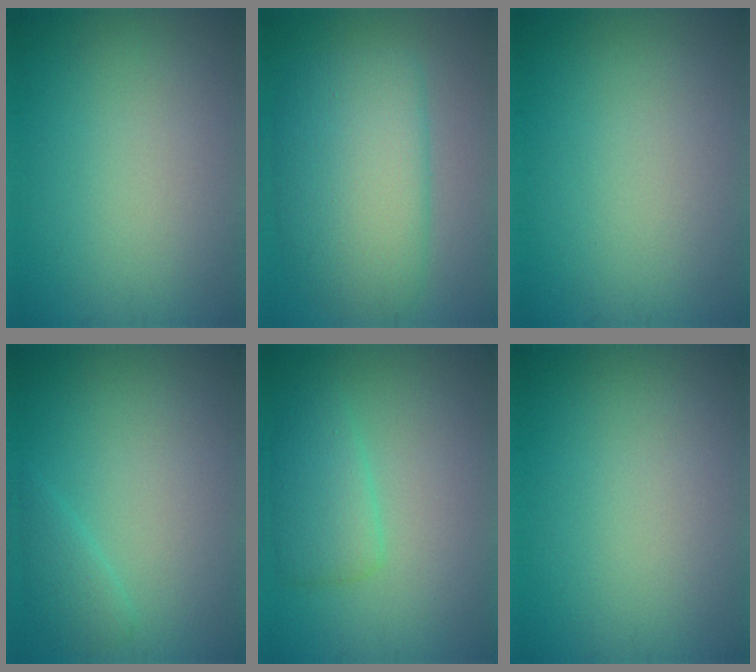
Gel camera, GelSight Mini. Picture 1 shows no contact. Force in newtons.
{"total": 7.0, "press": 7.0, "slide": 0.3}
{"total": 0.0}
{"total": 1.5, "press": 1.5, "slide": 0.1}
{"total": 3.0, "press": 3.0, "slide": 0.2}
{"total": 0.0}